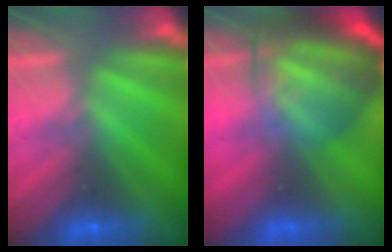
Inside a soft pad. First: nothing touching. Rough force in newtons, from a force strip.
{"total": 7.2}